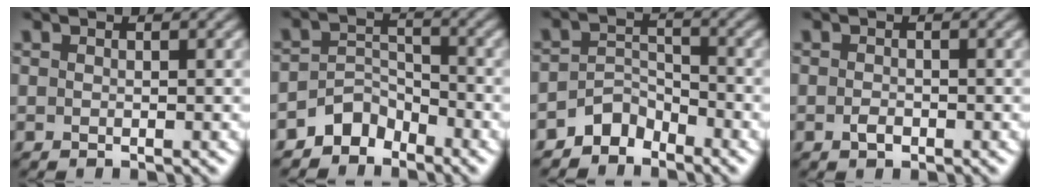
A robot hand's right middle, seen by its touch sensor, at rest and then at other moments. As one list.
[{"total": 3.2, "force": [-2.6, 1.7, 0.7], "torque": [-0.006, 0.011, -0.054]}, {"total": 2.9, "force": [-2.5, 1.4, 0.7], "torque": [-0.008, 0.012, -0.051]}, {"total": 1.0, "force": [-0.5, 0.6, 0.7], "torque": [-0.014, -0.001, -0.009]}]